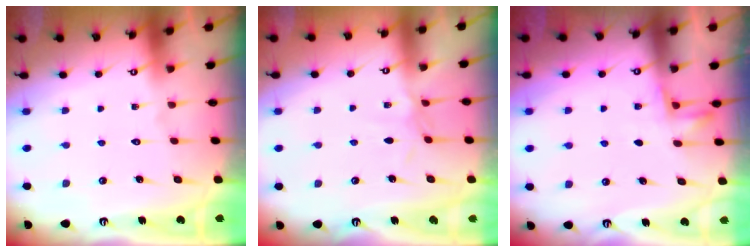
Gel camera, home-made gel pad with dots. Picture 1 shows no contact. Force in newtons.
{"total": 3.8, "press": 3.7, "slide": 0.5}
{"total": 4.9, "press": 4.7, "slide": 1.3}